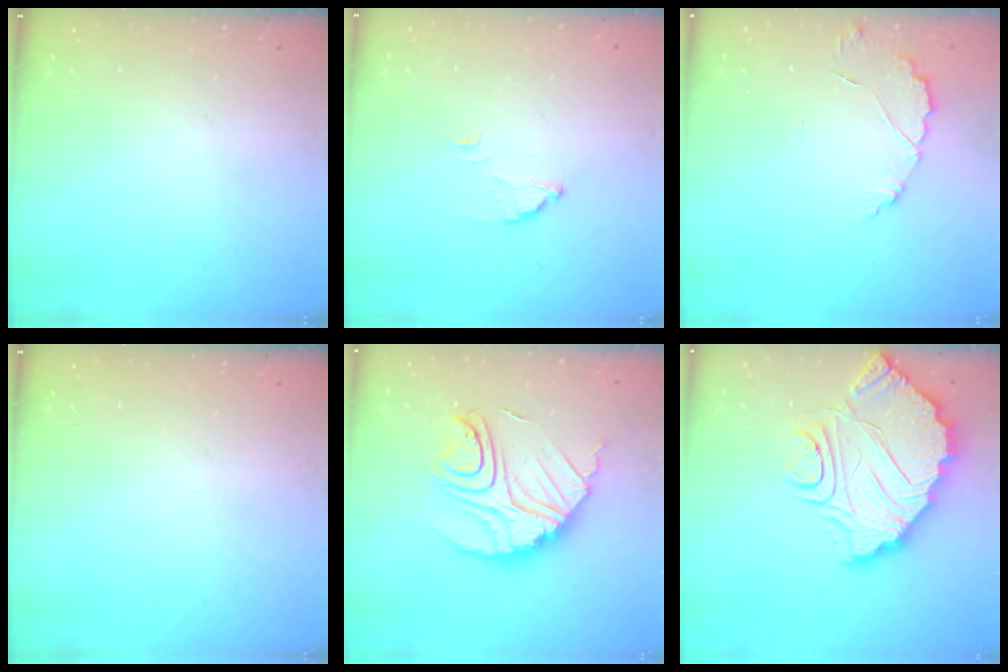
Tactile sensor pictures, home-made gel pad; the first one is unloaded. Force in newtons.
{"total": 2.5, "press": 2.5, "slide": 0.1}
{"total": 4.3, "press": 4.3, "slide": 0.3}
{"total": 0.0}
{"total": 14.7, "press": 14.7, "slide": 1.1}
{"total": 13.9, "press": 13.9, "slide": 1.3}